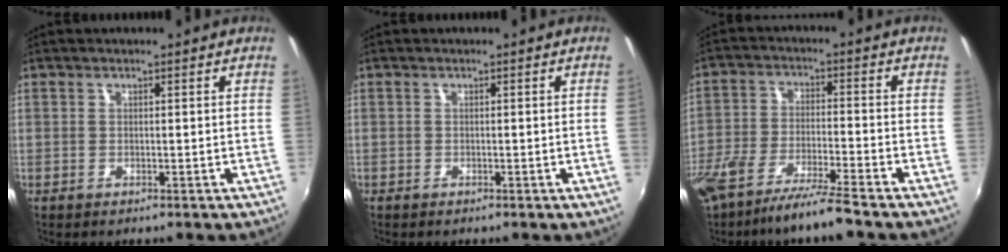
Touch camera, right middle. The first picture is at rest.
{"total": 0.7, "force": [0.0, -0.4, 0.6], "torque": [-0.001, -0.004, -0.002]}
{"total": 11.3, "force": [-8.9, 0.6, 7.0], "torque": [-0.152, -0.023, -0.159]}